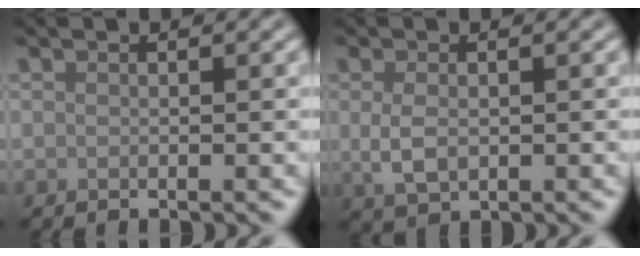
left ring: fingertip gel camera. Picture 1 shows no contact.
{"total": 2.4, "force": [0.0, 1.4, 1.9], "torque": [-0.044, -0.003, 0.003]}